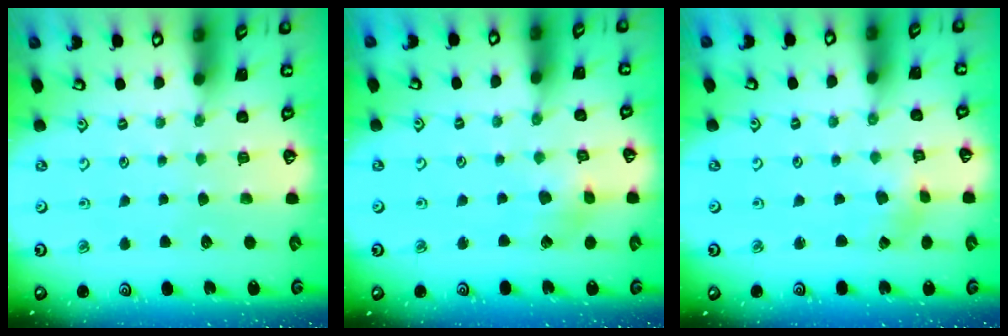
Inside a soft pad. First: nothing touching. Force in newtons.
{"total": 3.8, "press": 3.8, "slide": 0.4}
{"total": 1.1, "press": 1.1, "slide": 0.2}